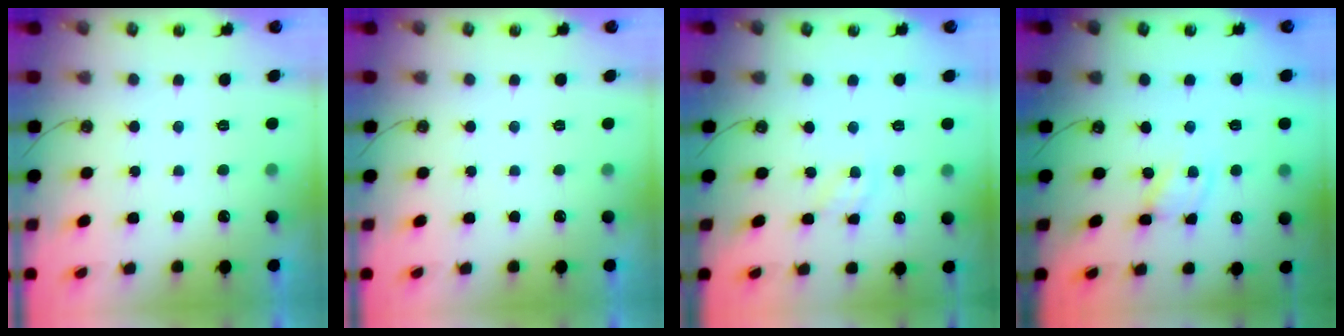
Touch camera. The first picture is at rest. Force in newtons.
{"total": 0.0}
{"total": 3.3, "press": 3.3, "slide": 0.3}
{"total": 3.1, "press": 3.1, "slide": 0.1}